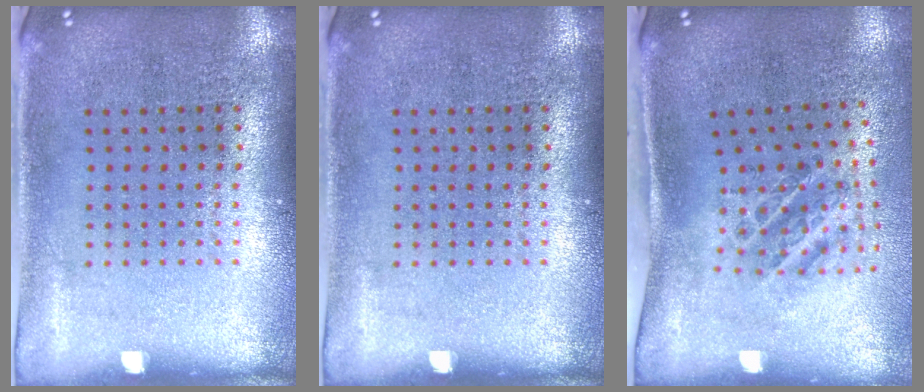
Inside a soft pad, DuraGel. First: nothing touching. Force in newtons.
{"total": 0.0}
{"total": 1.3, "press": 1.1, "slide": 0.7}